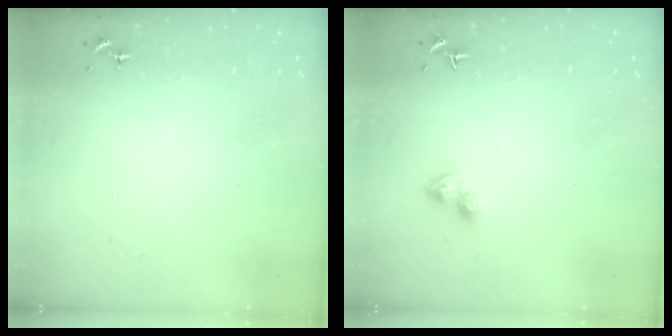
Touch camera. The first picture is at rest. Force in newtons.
{"total": 3.8, "press": 3.8, "slide": 0.4}